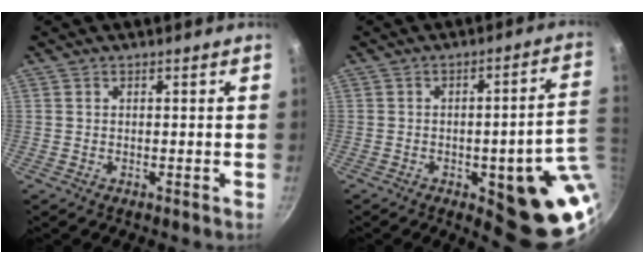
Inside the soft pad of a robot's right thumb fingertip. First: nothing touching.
{"total": 16.8, "force": [-3.7, 5.1, 15.6], "torque": [-0.139, 0.013, -0.044]}